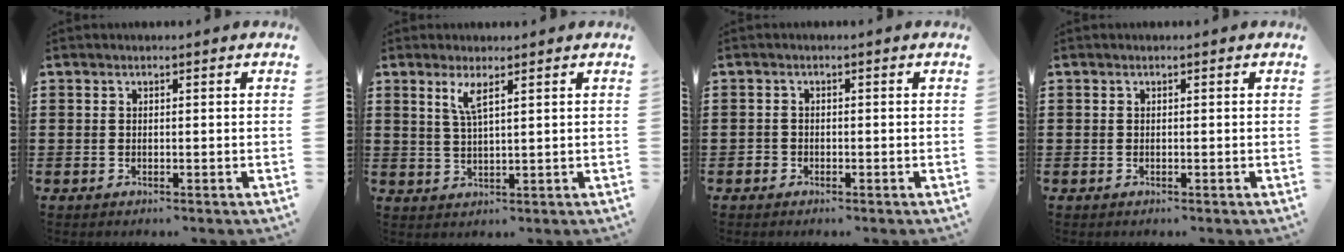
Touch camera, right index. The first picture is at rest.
{"total": 3.4, "force": [1.9, 0.5, 2.8], "torque": [-0.060, 0.002, 0.031]}
{"total": 1.0, "force": [-0.7, 0.7, 0.1], "torque": [-0.003, 0.003, -0.017]}
{"total": 1.3, "force": [0.8, -0.9, -0.5], "torque": [0.015, -0.003, 0.015]}